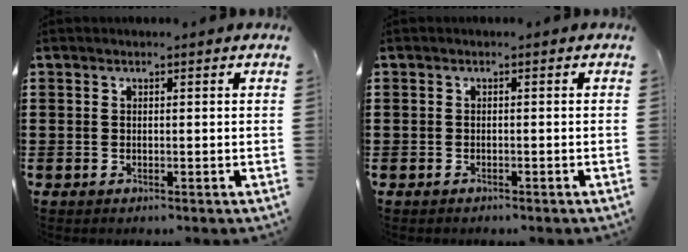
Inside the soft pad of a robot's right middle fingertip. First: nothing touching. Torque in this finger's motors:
{"motor_torque": [-1.01, 1.03, -0.40, -0.12]}